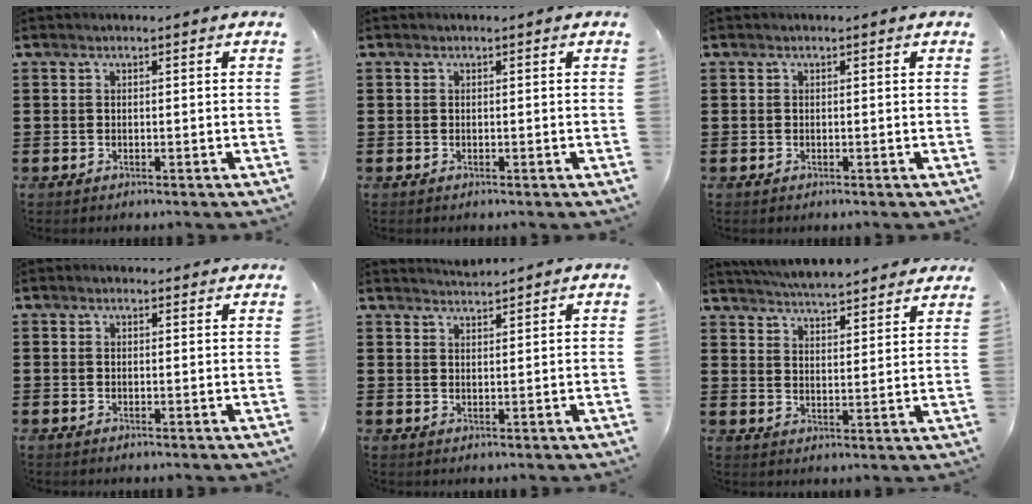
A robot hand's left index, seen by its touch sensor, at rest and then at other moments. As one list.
[{"total": 0.0}, {"total": 0.0}, {"total": 0.7, "force": [0.5, 0.4, 0.3], "torque": [-0.008, 0.004, 0.009]}, {"total": 2.1, "force": [2.1, -0.2, 0.0], "torque": [-0.005, -0.003, 0.040]}, {"total": 5.0, "force": [4.9, 0.0, 0.7], "torque": [-0.034, -0.027, 0.086]}]